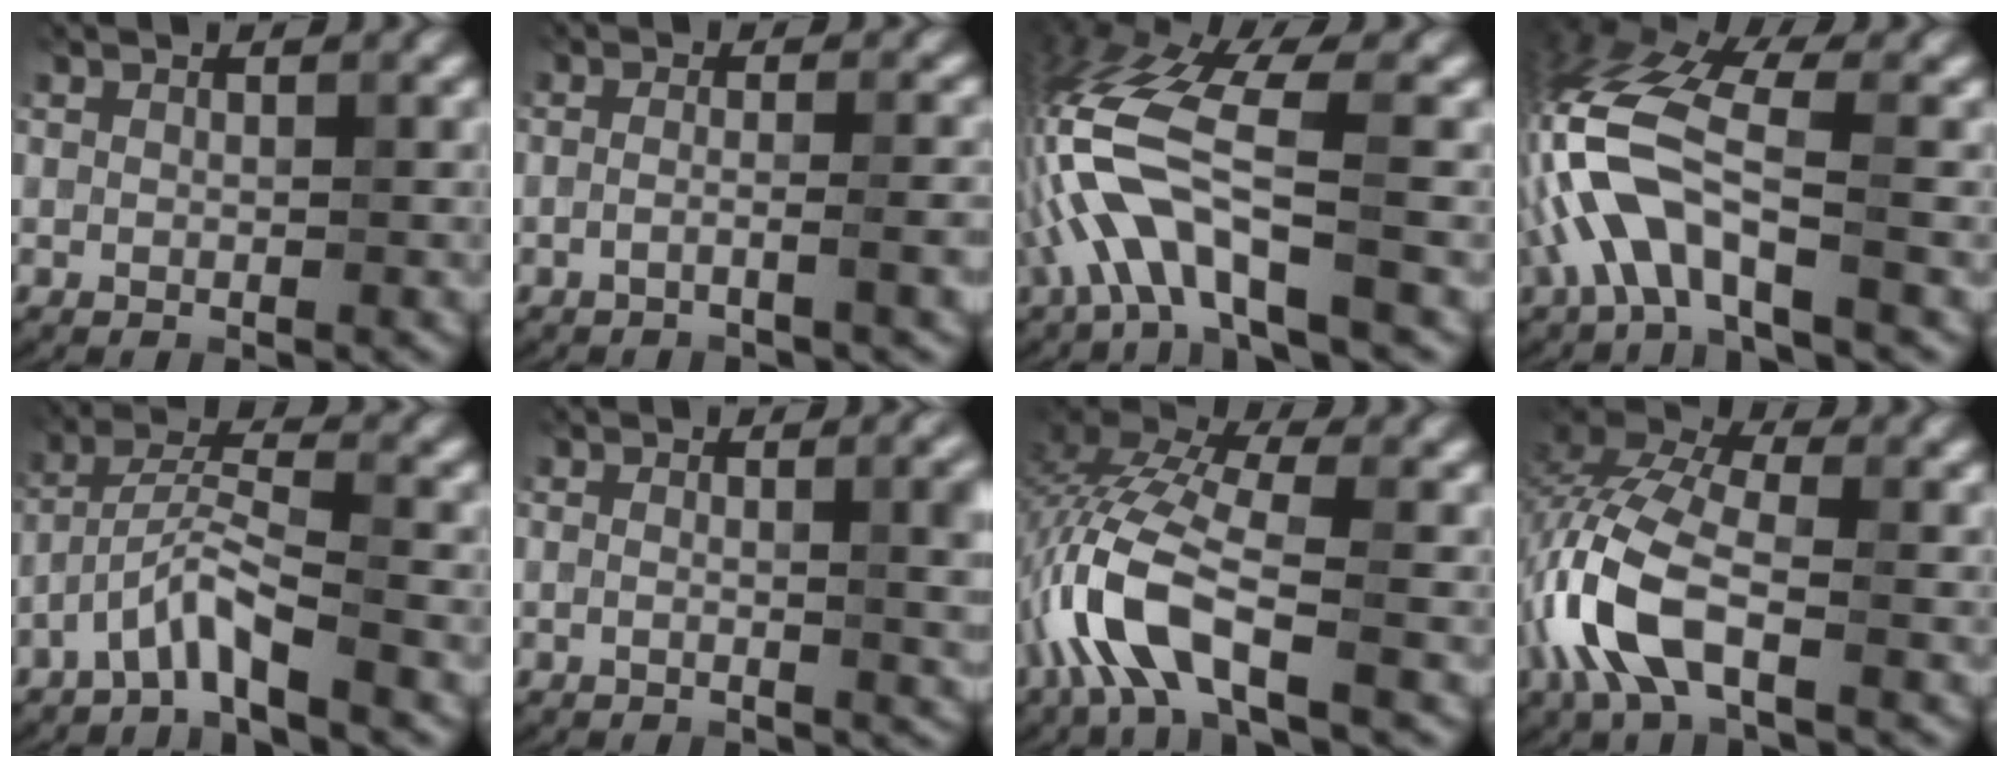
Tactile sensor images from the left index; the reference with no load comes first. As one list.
[{"total": 2.8, "force": [-1.3, 0.7, 2.5], "torque": [-0.034, 0.003, -0.033]}, {"total": 8.1, "force": [-2.4, 2.5, 7.3], "torque": [-0.169, 0.015, -0.057]}, {"total": 8.0, "force": [-2.6, 3.1, 6.9], "torque": [-0.160, 0.017, -0.060]}, {"total": 3.8, "force": [-2.7, 0.4, 2.6], "torque": [-0.059, 0.014, -0.059]}, {"total": 5.7, "force": [0.3, 2.2, 5.3], "torque": [-0.046, 0.009, -0.002]}, {"total": 8.5, "force": [-3.3, 3.3, 7.0], "torque": [-0.166, 0.013, -0.078]}, {"total": 8.6, "force": [-3.0, 4.1, 6.9], "torque": [-0.169, 0.009, -0.074]}]